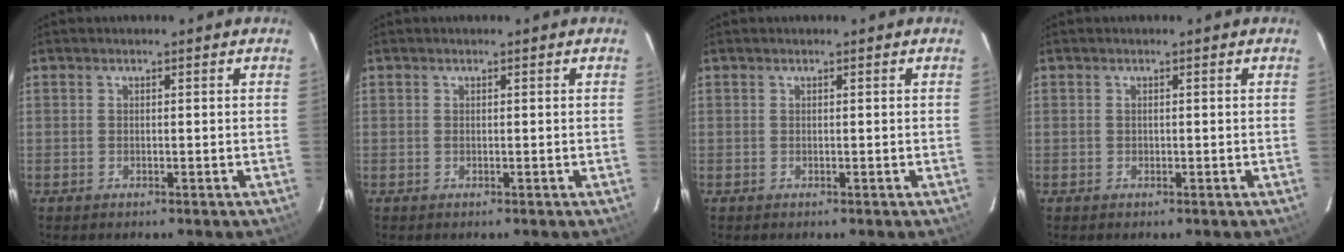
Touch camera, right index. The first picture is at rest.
{"total": 0.0}
{"total": 0.0}
{"total": 0.0}